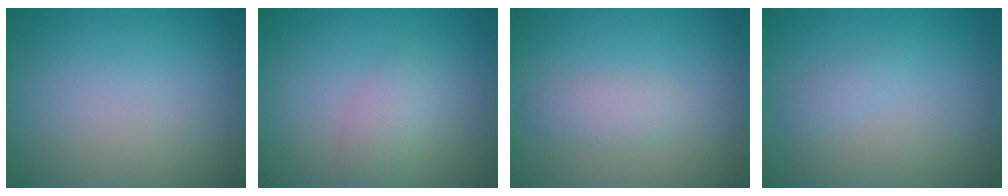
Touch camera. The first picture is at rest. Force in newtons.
{"total": 2.1, "press": 2.1, "slide": 0.1}
{"total": 1.7, "press": 1.7, "slide": 0.0}
{"total": 0.8, "press": 0.8, "slide": 0.0}